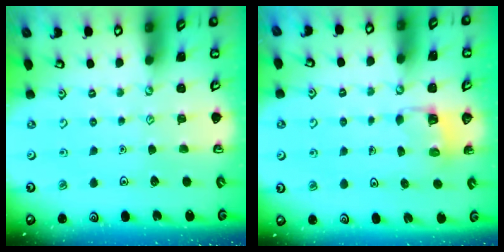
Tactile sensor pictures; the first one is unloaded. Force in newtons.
{"total": 2.9, "press": 2.9, "slide": 0.2}